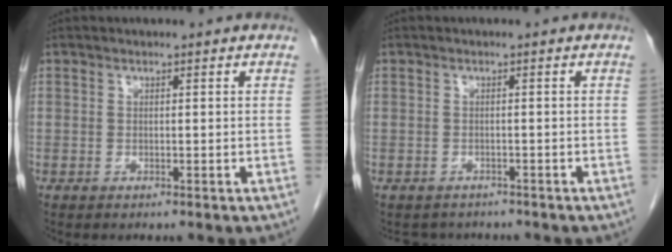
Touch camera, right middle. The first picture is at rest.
{"total": 3.1, "force": [-2.8, 1.3, -0.1], "torque": [0.001, 0.001, -0.039]}